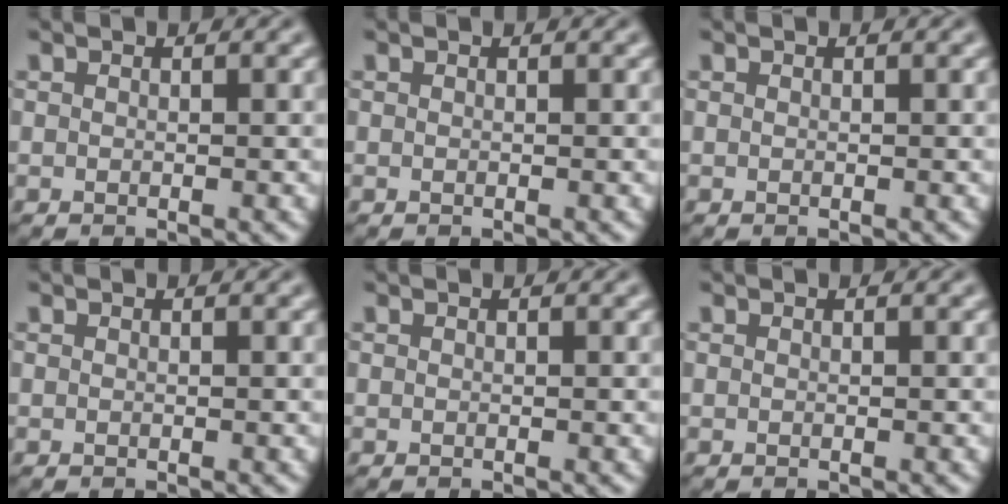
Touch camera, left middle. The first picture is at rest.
{"total": 0.0}
{"total": 0.0}
{"total": 0.0}
{"total": 0.0}
{"total": 0.0}